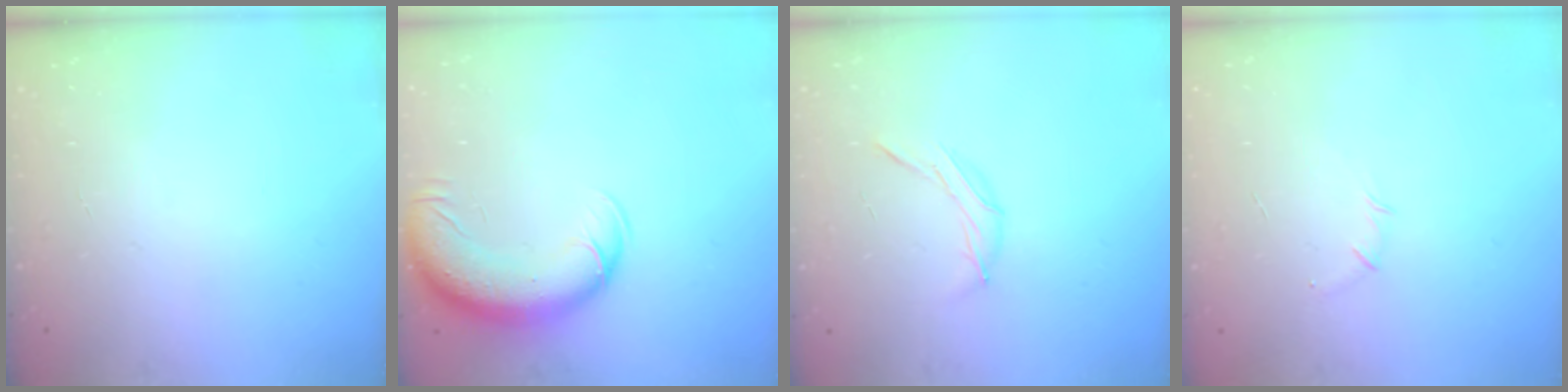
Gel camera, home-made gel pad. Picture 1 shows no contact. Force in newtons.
{"total": 12.2, "press": 11.8, "slide": 3.2}
{"total": 7.2, "press": 7.1, "slide": 1.2}
{"total": 3.9, "press": 3.7, "slide": 1.2}